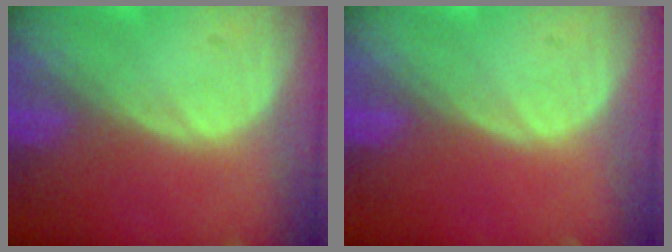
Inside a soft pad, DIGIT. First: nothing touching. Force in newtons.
{"total": 0.0}